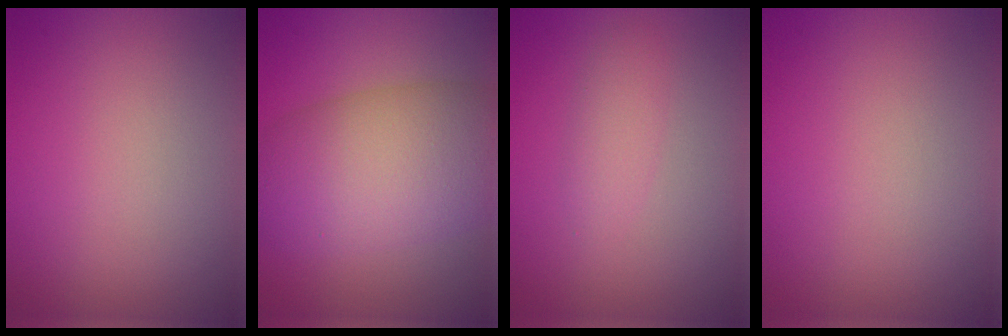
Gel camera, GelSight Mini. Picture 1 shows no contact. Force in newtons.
{"total": 10.2, "press": 10.2, "slide": 0.6}
{"total": 1.7, "press": 1.7, "slide": 0.0}
{"total": 0.0}